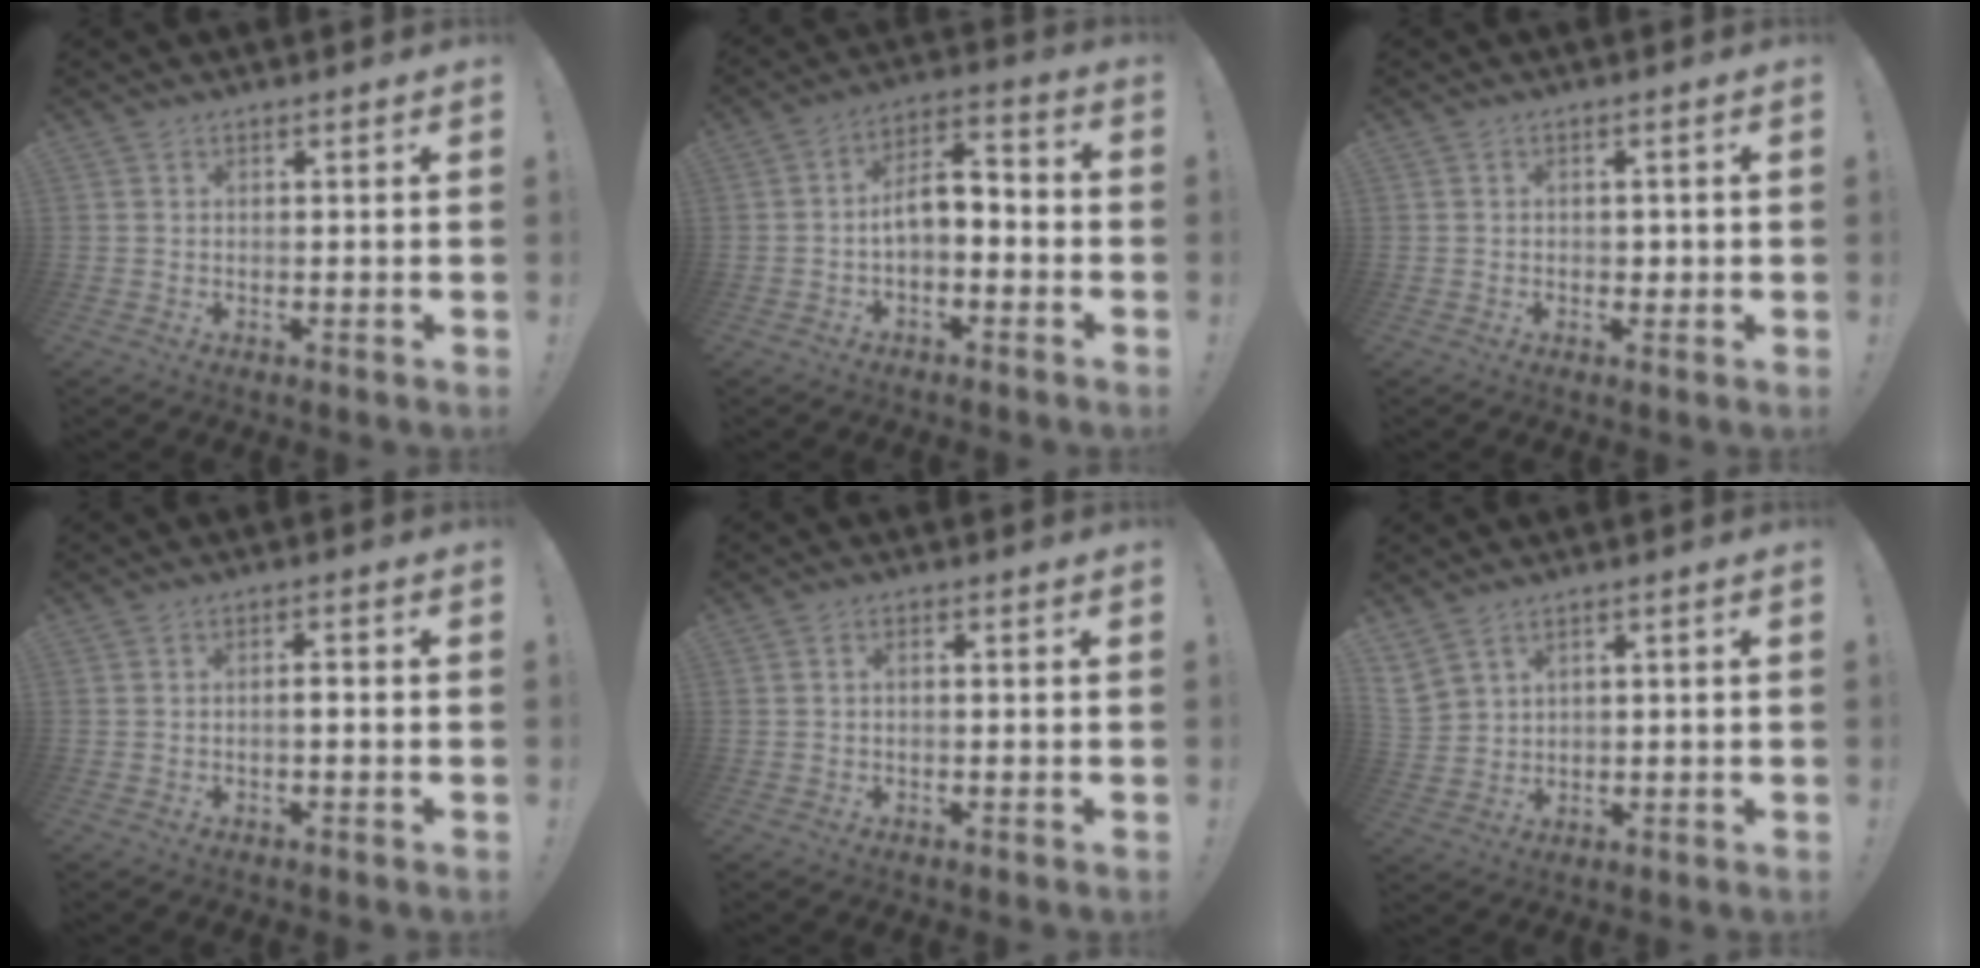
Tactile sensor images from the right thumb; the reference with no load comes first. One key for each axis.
{"total": 7.1, "fx": -1.7, "fy": 3.8, "fz": 5.7, "tx": -0.091, "ty": 0.010, "tz": -0.027}
{"total": 1.6, "fx": -0.3, "fy": 1.3, "fz": 0.8, "tx": -0.008, "ty": 0.002, "tz": -0.008}
{"total": 2.2, "fx": -0.8, "fy": 0.5, "fz": 2.0, "tx": -0.031, "ty": 0.003, "tz": -0.017}
{"total": 1.0, "fx": -0.4, "fy": 0.3, "fz": 0.9, "tx": -0.019, "ty": 0.003, "tz": -0.007}
{"total": 5.1, "fx": 3.4, "fy": 3.1, "fz": 2.1, "tx": -0.047, "ty": -0.017, "tz": 0.068}